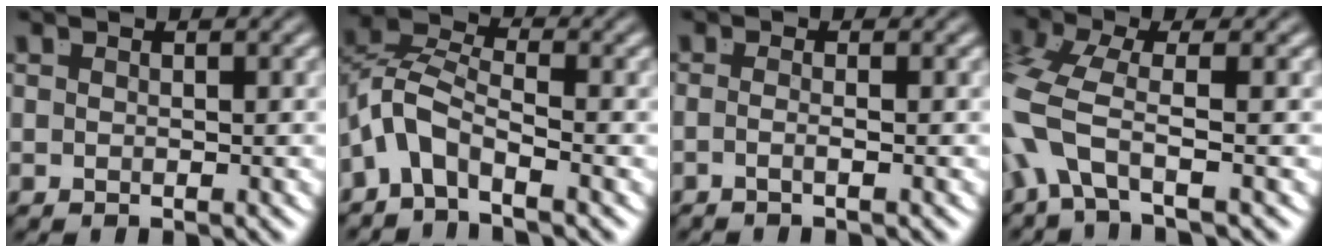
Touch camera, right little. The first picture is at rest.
{"total": 5.9, "force": [-1.9, 4.4, 3.5], "torque": [-0.093, -0.027, -0.035]}
{"total": 1.9, "force": [-1.2, -0.9, 1.1], "torque": [-0.031, -0.014, -0.017]}
{"total": 4.1, "force": [-1.4, 2.1, 3.3], "torque": [-0.113, -0.028, -0.013]}